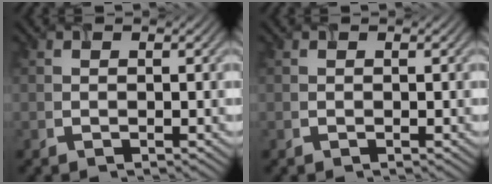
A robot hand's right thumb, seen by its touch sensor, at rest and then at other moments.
{"total": 0.0}